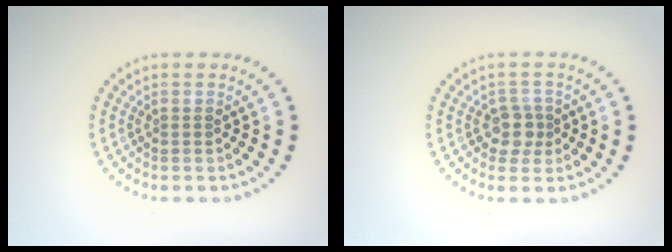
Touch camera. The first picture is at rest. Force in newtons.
{"total": 2.1, "press": 1.8, "slide": 1.2}